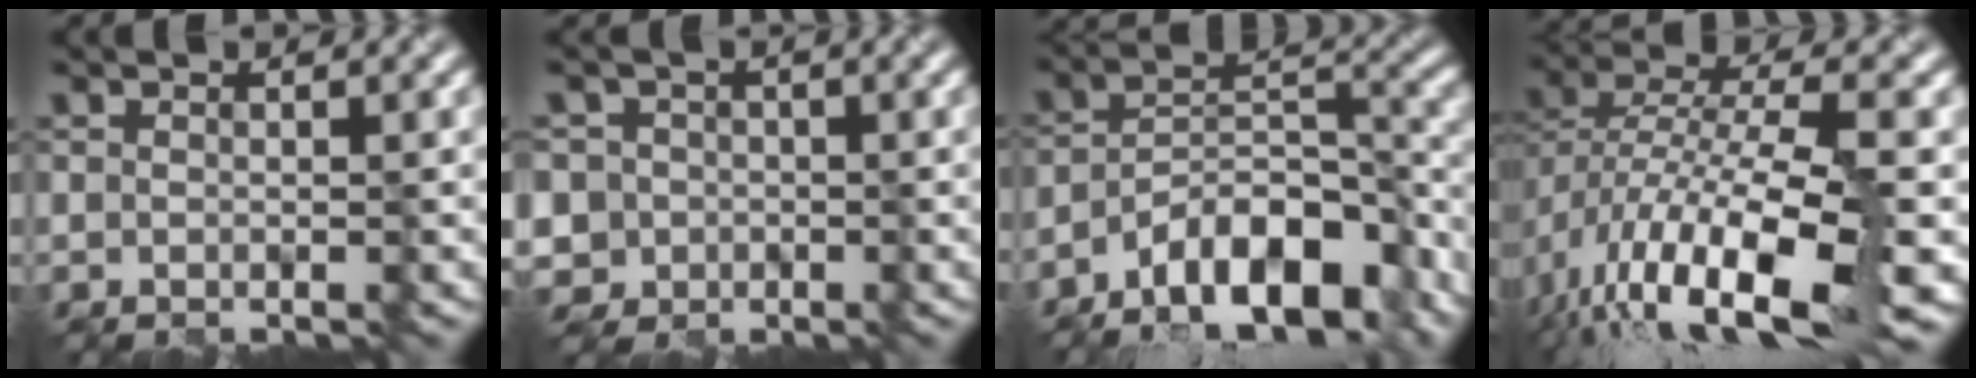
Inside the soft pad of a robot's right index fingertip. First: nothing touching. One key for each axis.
{"total": 6.2, "fx": -0.5, "fy": 6.0, "fz": 1.5, "tx": -0.034, "ty": 0.023, "tz": -0.045}
{"total": 12.9, "fx": -8.9, "fy": 5.1, "fz": 7.8, "tx": -0.138, "ty": 0.006, "tz": -0.141}
{"total": 13.0, "fx": -5.6, "fy": 5.0, "fz": 10.6, "tx": -0.197, "ty": 0.000, "tz": -0.107}